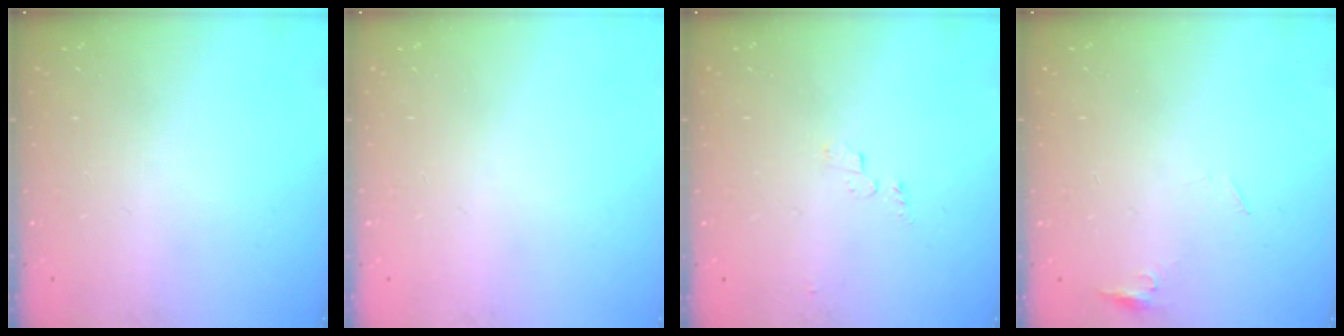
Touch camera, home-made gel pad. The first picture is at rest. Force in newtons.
{"total": 0.0}
{"total": 3.3, "press": 3.3, "slide": 0.3}
{"total": 4.7, "press": 4.6, "slide": 0.5}